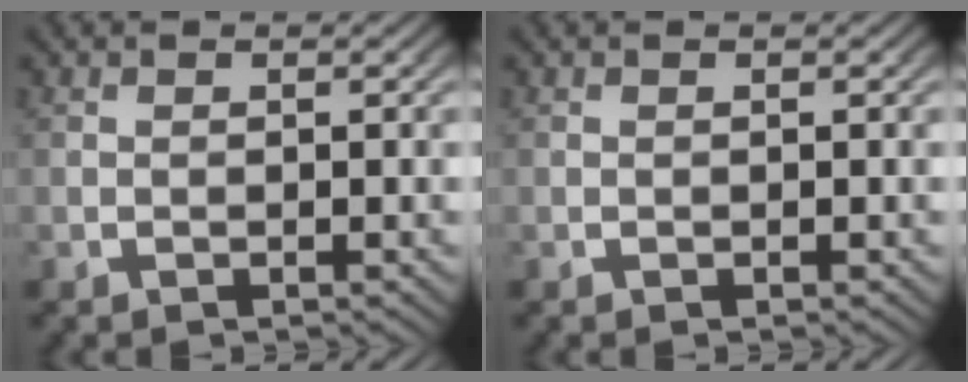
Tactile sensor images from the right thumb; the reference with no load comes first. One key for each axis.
{"total": 0.0}